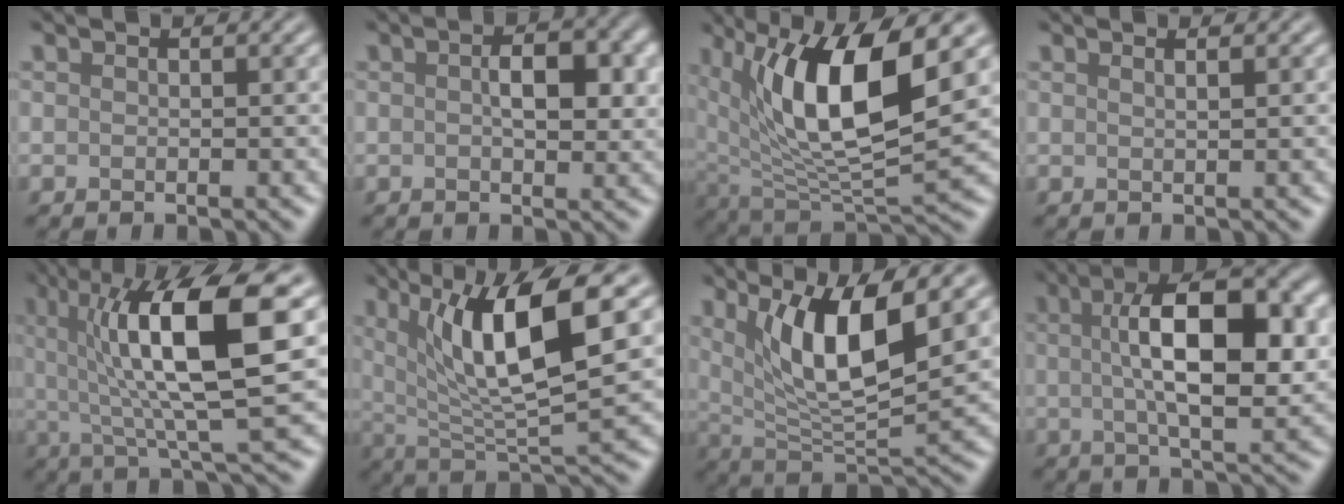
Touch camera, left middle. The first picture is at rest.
{"total": 4.0, "force": [0.4, 1.8, 3.6], "torque": [-0.056, -0.003, 0.004]}
{"total": 11.8, "force": [3.9, 4.2, 10.3], "torque": [-0.178, -0.013, 0.071]}
{"total": 2.0, "force": [1.1, 1.0, 1.4], "torque": [0.004, -0.001, -0.012]}
{"total": 11.6, "force": [2.4, 2.7, 11.0], "torque": [-0.169, -0.002, 0.046]}
{"total": 9.4, "force": [3.2, 2.4, 8.5], "torque": [-0.141, -0.013, 0.059]}
{"total": 8.8, "force": [3.2, 2.5, 7.8], "torque": [-0.131, -0.021, 0.061]}
{"total": 10.9, "force": [1.6, 3.9, 10.1], "torque": [-0.151, 0.005, 0.023]}